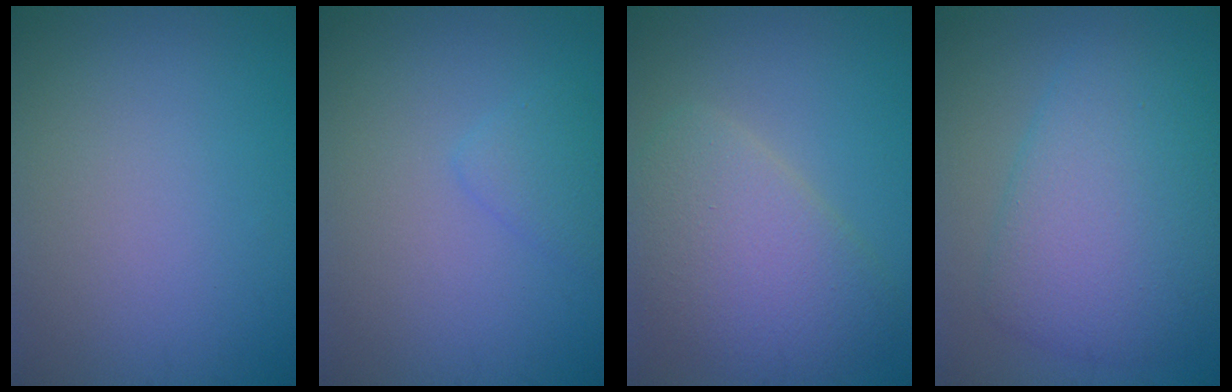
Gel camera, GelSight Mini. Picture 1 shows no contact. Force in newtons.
{"total": 1.6, "press": 1.6, "slide": 0.1}
{"total": 5.8, "press": 5.8, "slide": 0.3}
{"total": 7.4, "press": 7.4, "slide": 0.1}